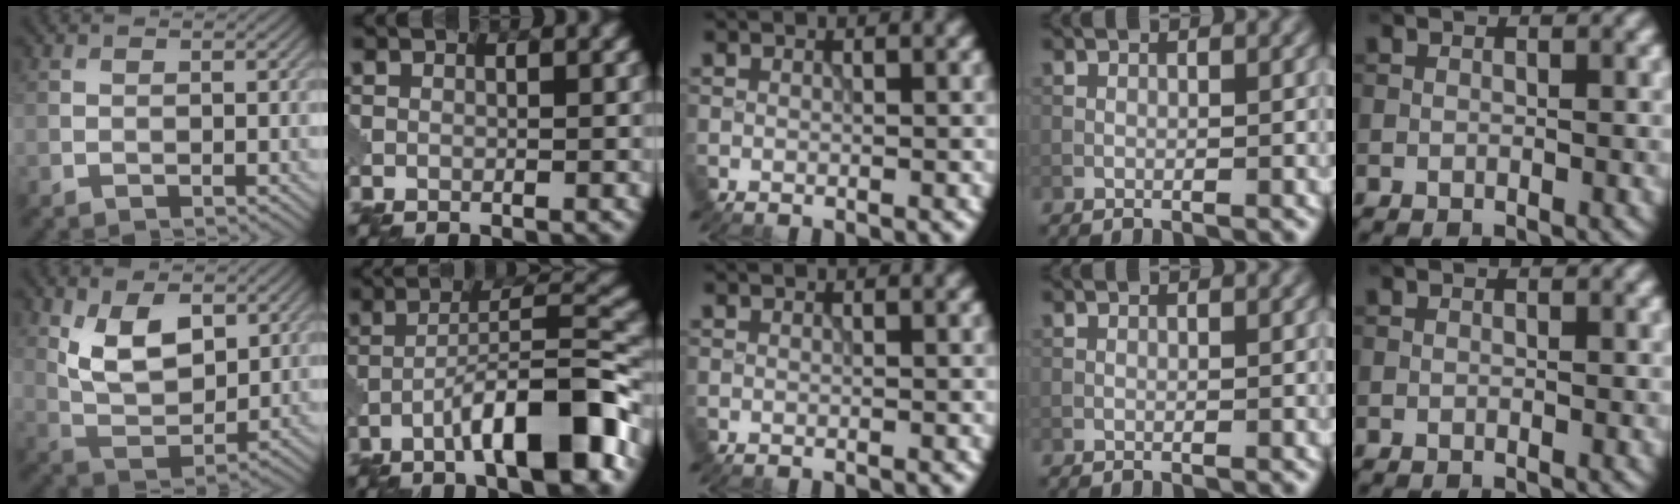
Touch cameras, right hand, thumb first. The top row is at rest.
{"thumb": {"total": 8.4, "force": [3.3, 4.6, 6.2], "torque": [-0.124, -0.011, 0.064]}, "index": {"total": 9.4, "force": [-5.2, 1.6, 7.7], "torque": [-0.115, 0.024, -0.085]}}